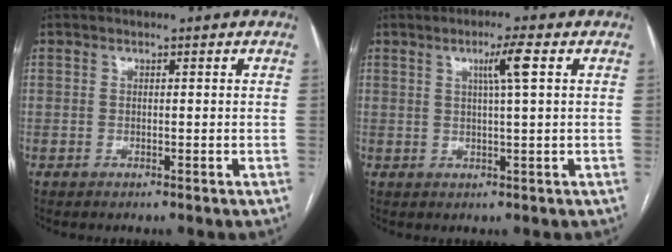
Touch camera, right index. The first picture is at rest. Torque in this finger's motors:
{"motor_torque": [0.52, 0.41, 0.13, 0.07]}